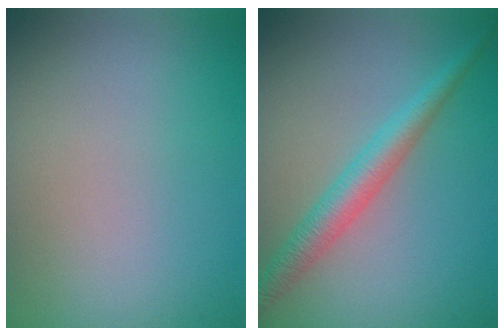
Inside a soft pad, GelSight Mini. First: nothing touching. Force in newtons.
{"total": 3.3, "press": 3.3, "slide": 0.1}